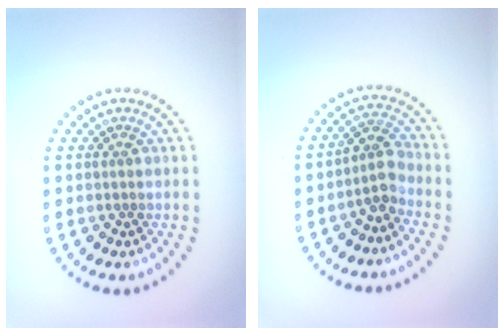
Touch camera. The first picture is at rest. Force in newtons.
{"total": 2.6, "press": 2.0, "slide": 1.8}